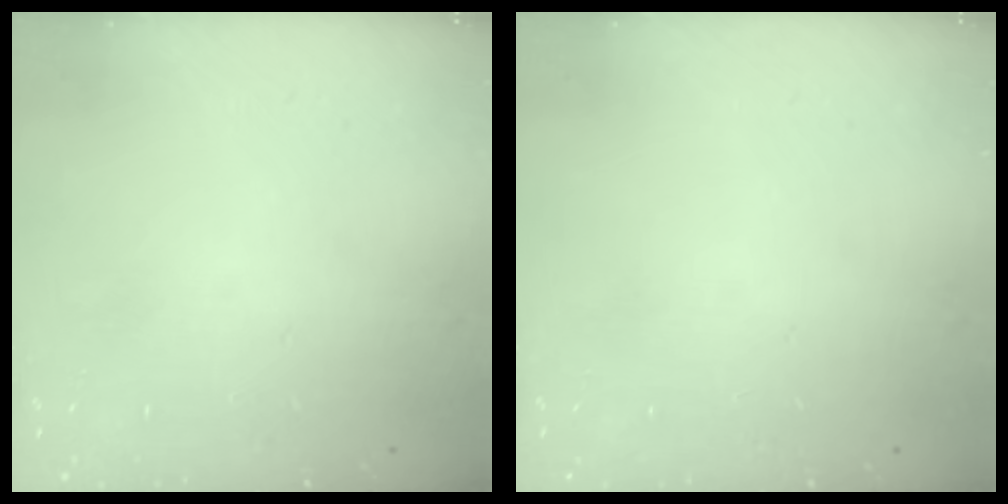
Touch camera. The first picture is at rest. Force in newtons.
{"total": 0.0}